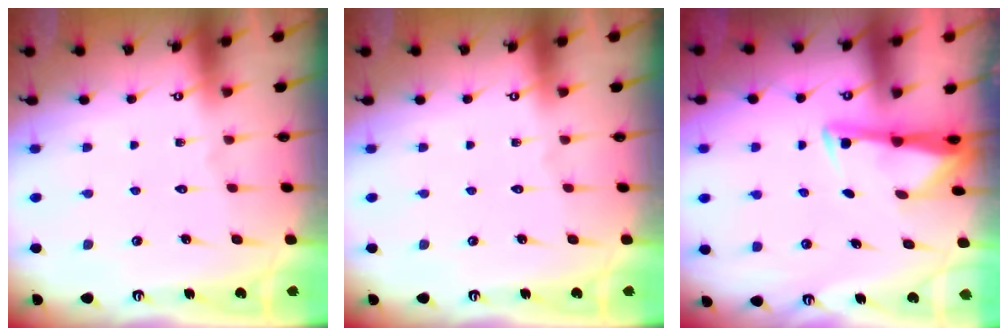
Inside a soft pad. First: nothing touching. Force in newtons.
{"total": 0.0}
{"total": 3.1, "press": 3.1, "slide": 0.4}